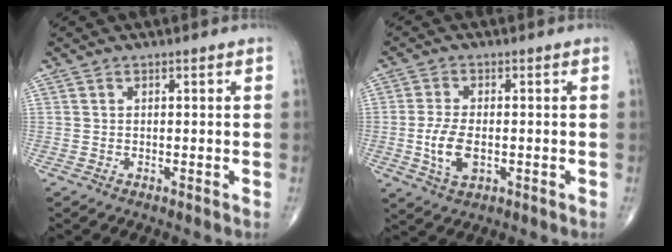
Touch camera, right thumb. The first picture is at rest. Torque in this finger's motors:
{"motor_torque": [-0.24, 0.14, 0.41, 0.34, 0.20]}